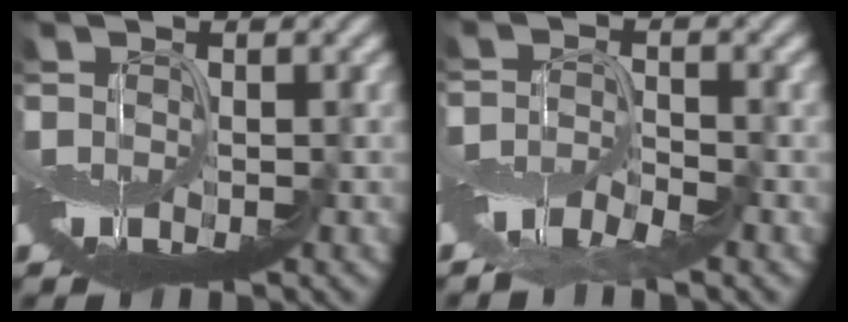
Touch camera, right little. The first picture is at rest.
{"total": 2.0, "force": [-1.8, -0.7, -0.5], "torque": [0.010, 0.008, -0.039]}